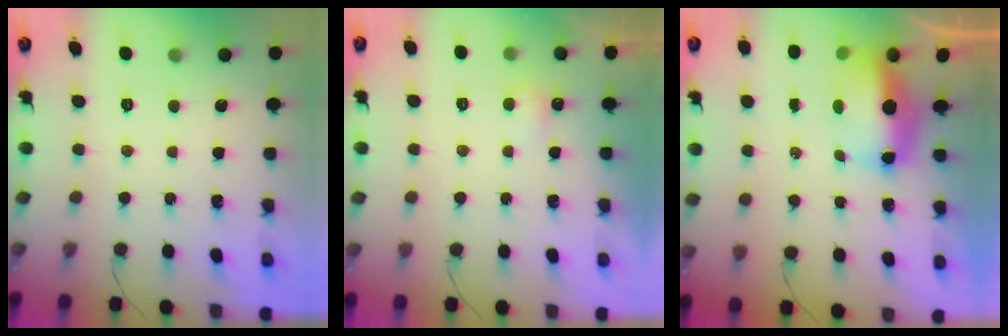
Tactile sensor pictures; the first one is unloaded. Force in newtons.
{"total": 2.4, "press": 2.4, "slide": 0.6}
{"total": 8.5, "press": 8.3, "slide": 1.8}